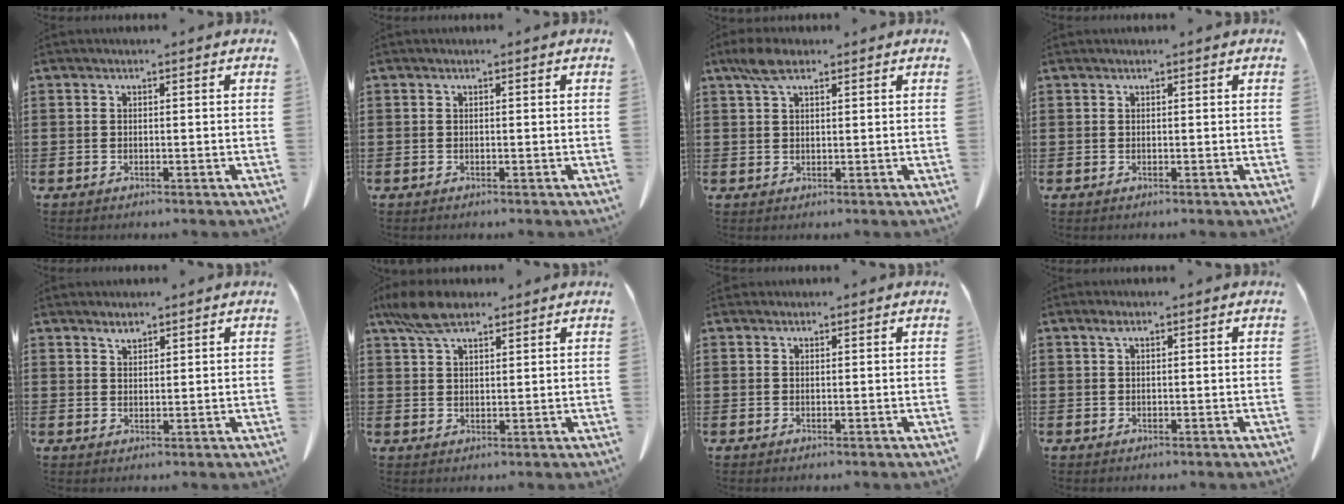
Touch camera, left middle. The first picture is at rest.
{"total": 0.0}
{"total": 4.1, "force": [2.4, 1.6, 2.9], "torque": [-0.064, 0.004, 0.045]}
{"total": 0.0}
{"total": 1.7, "force": [1.6, 0.4, 0.4], "torque": [-0.012, -0.002, 0.032]}
{"total": 6.6, "force": [4.8, 2.4, 3.8], "torque": [-0.089, -0.001, 0.091]}
{"total": 0.6, "force": [0.6, 0.2, 0.0], "torque": [-0.003, -0.002, 0.013]}
{"total": 1.0, "force": [0.5, 0.4, 0.8], "torque": [-0.019, 0.002, 0.009]}